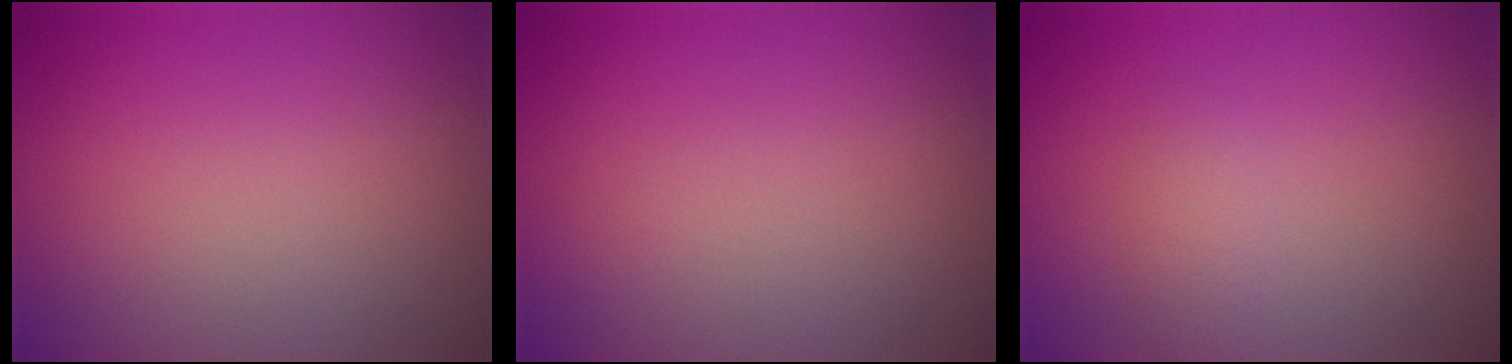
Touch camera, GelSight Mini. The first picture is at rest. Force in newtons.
{"total": 0.0}
{"total": 1.5, "press": 1.5, "slide": 0.0}